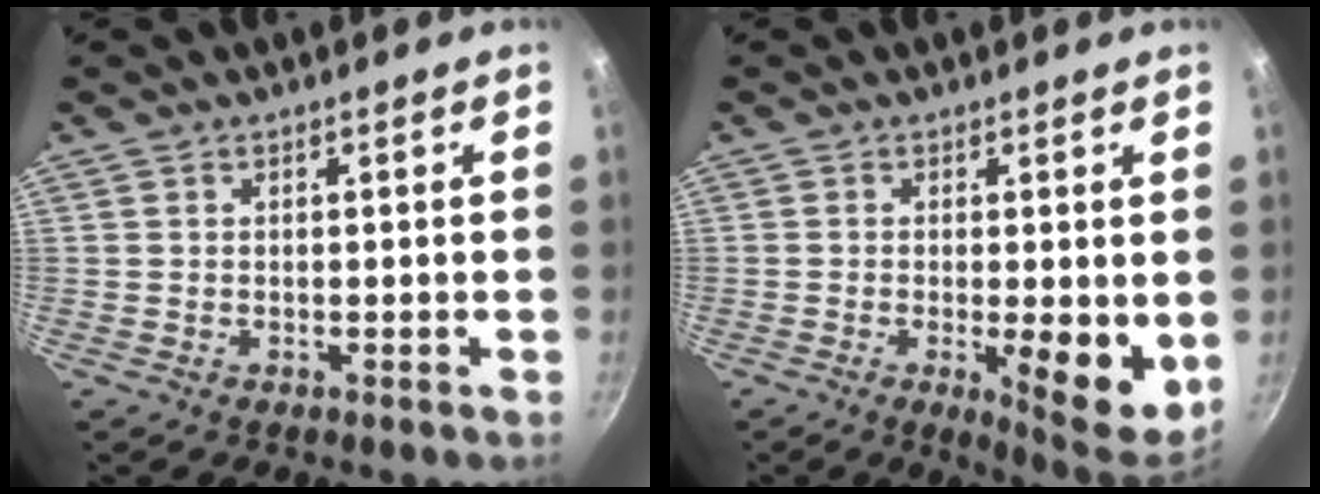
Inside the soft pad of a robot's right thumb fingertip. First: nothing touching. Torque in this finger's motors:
{"motor_torque": [1.23, 1.79, 1.02, -0.05, 0.25]}